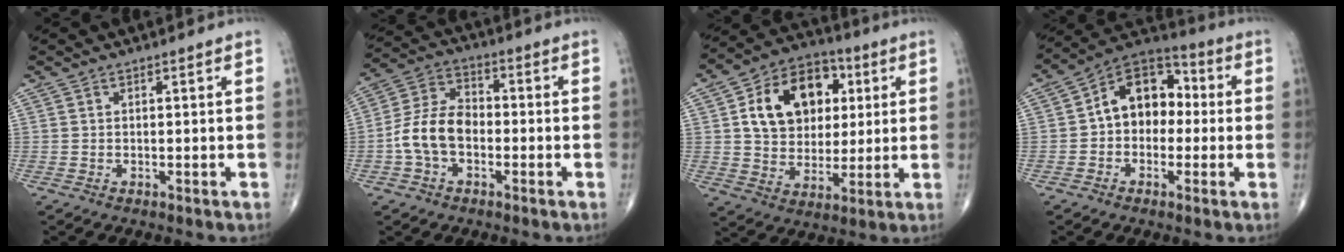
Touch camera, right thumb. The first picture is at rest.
{"total": 10.0, "force": [-2.3, 6.7, 7.1], "torque": [-0.134, 0.036, -0.053]}
{"total": 17.3, "force": [4.4, 12.8, 10.8], "torque": [-0.141, 0.003, 0.073]}
{"total": 12.3, "force": [0.3, 8.9, 8.4], "torque": [-0.095, 0.041, -0.013]}